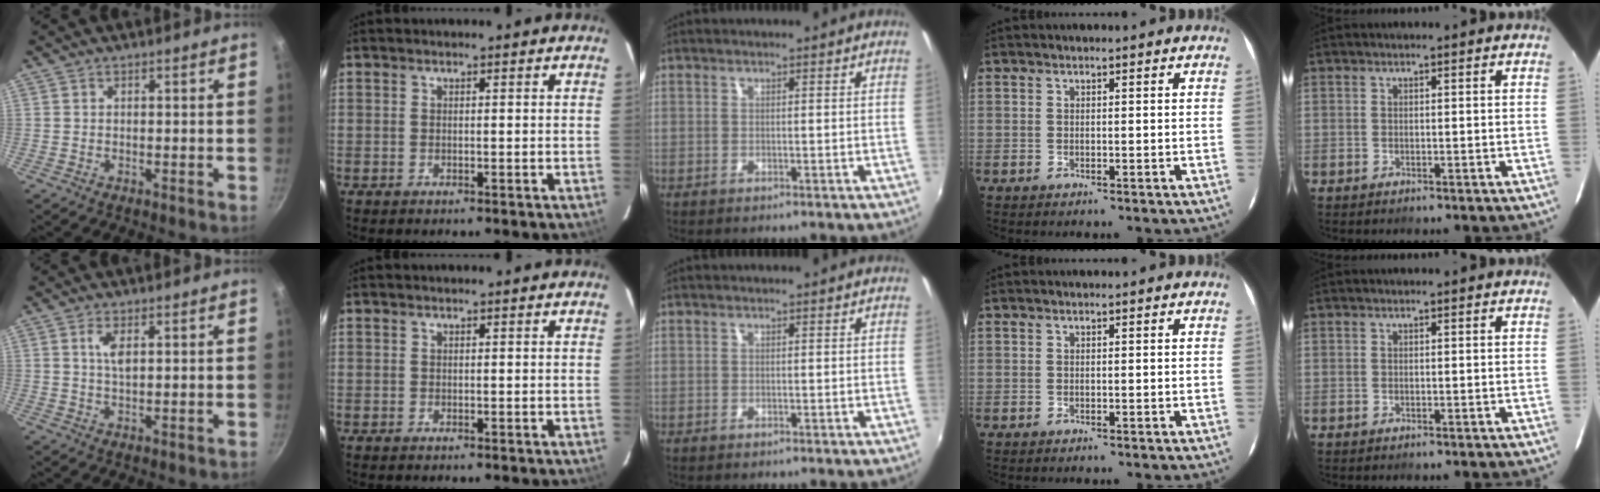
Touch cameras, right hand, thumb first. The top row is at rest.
{"thumb": {"total": 3.6, "force": [1.2, 1.4, 3.1], "torque": [-0.057, -0.004, 0.025]}}